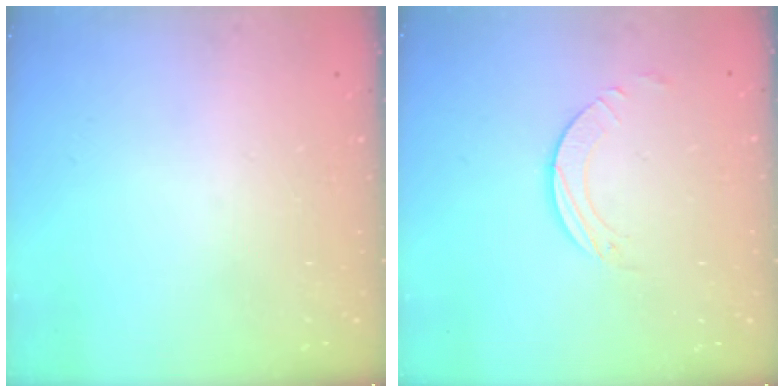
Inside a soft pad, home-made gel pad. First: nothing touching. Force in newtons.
{"total": 1.9, "press": 1.9, "slide": 0.1}